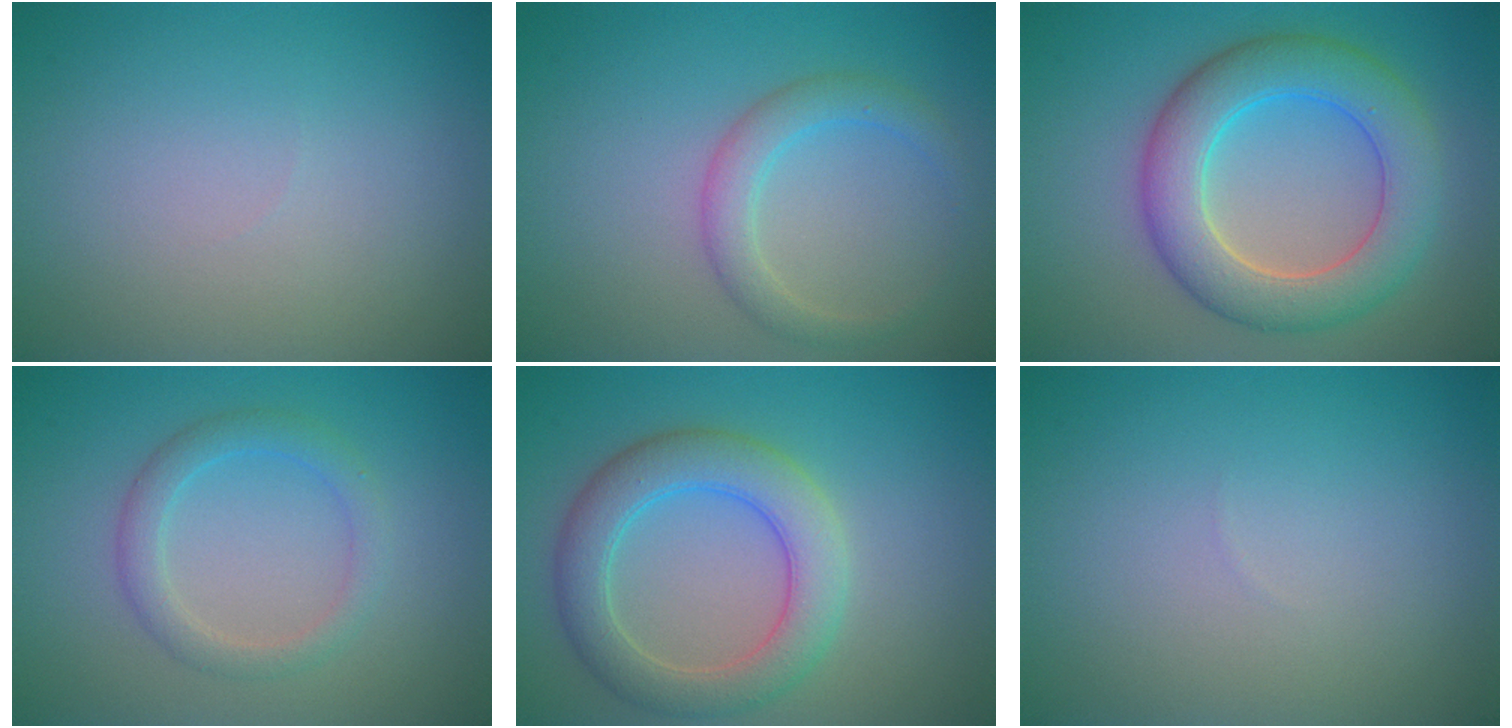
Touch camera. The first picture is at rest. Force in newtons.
{"total": 2.7, "press": 2.7, "slide": 0.2}
{"total": 7.1, "press": 7.1, "slide": 0.2}
{"total": 2.5, "press": 2.5, "slide": 0.2}
{"total": 5.4, "press": 5.4, "slide": 0.1}
{"total": 0.0}